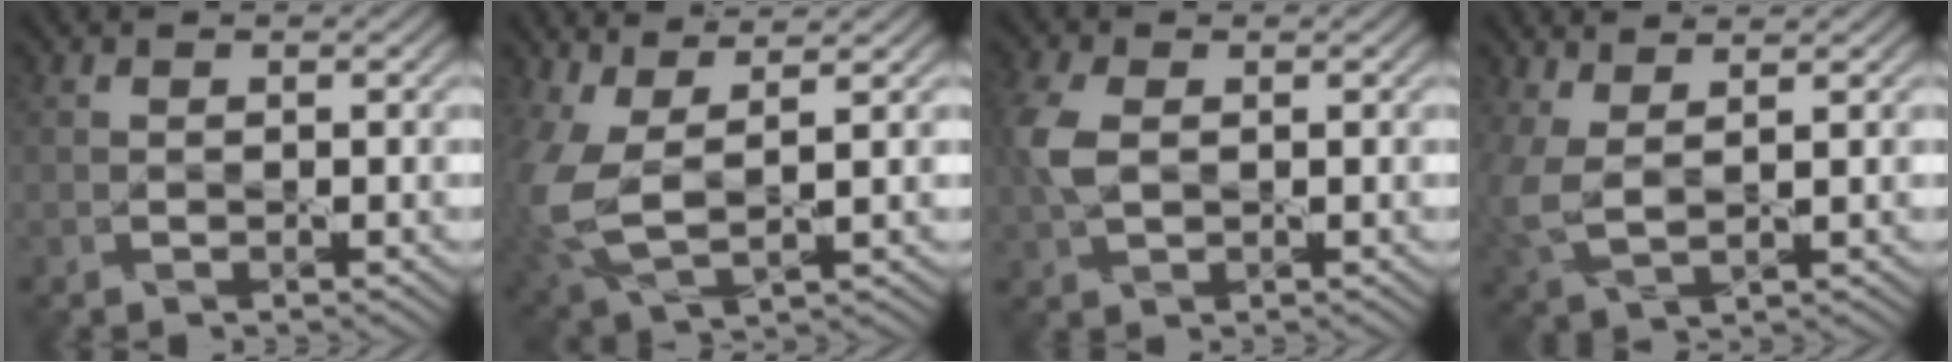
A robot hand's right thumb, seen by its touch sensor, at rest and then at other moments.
{"total": 8.4, "force": [1.3, 4.0, 7.3], "torque": [-0.195, -0.008, 0.025]}
{"total": 4.6, "force": [0.4, 2.9, 3.6], "torque": [-0.110, 0.005, 0.008]}
{"total": 4.6, "force": [1.7, 1.8, 3.9], "torque": [-0.111, 0.003, 0.032]}